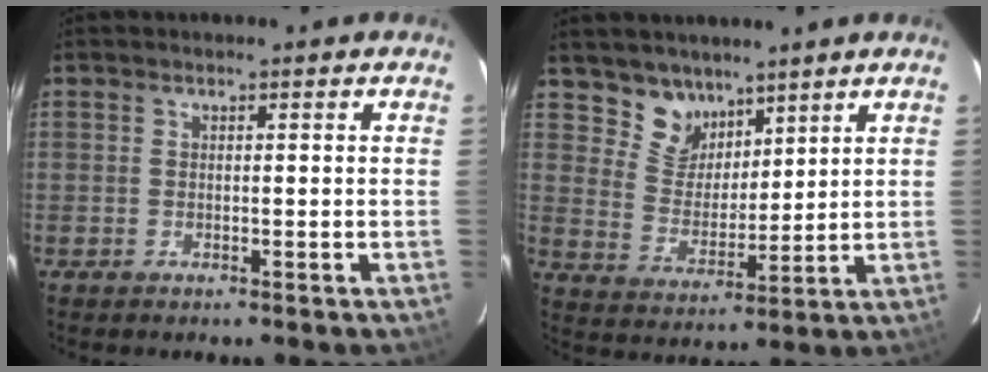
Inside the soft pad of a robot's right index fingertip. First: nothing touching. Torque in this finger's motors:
{"motor_torque": [0.09, 0.32, -0.02, 0.02]}